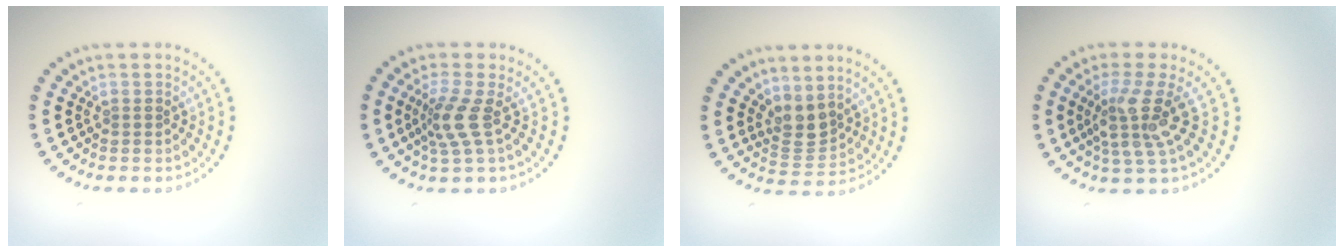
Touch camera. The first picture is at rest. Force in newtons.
{"total": 2.9, "press": 2.1, "slide": 2.0}
{"total": 2.7, "press": 2.1, "slide": 1.7}
{"total": 3.9, "press": 2.9, "slide": 2.6}